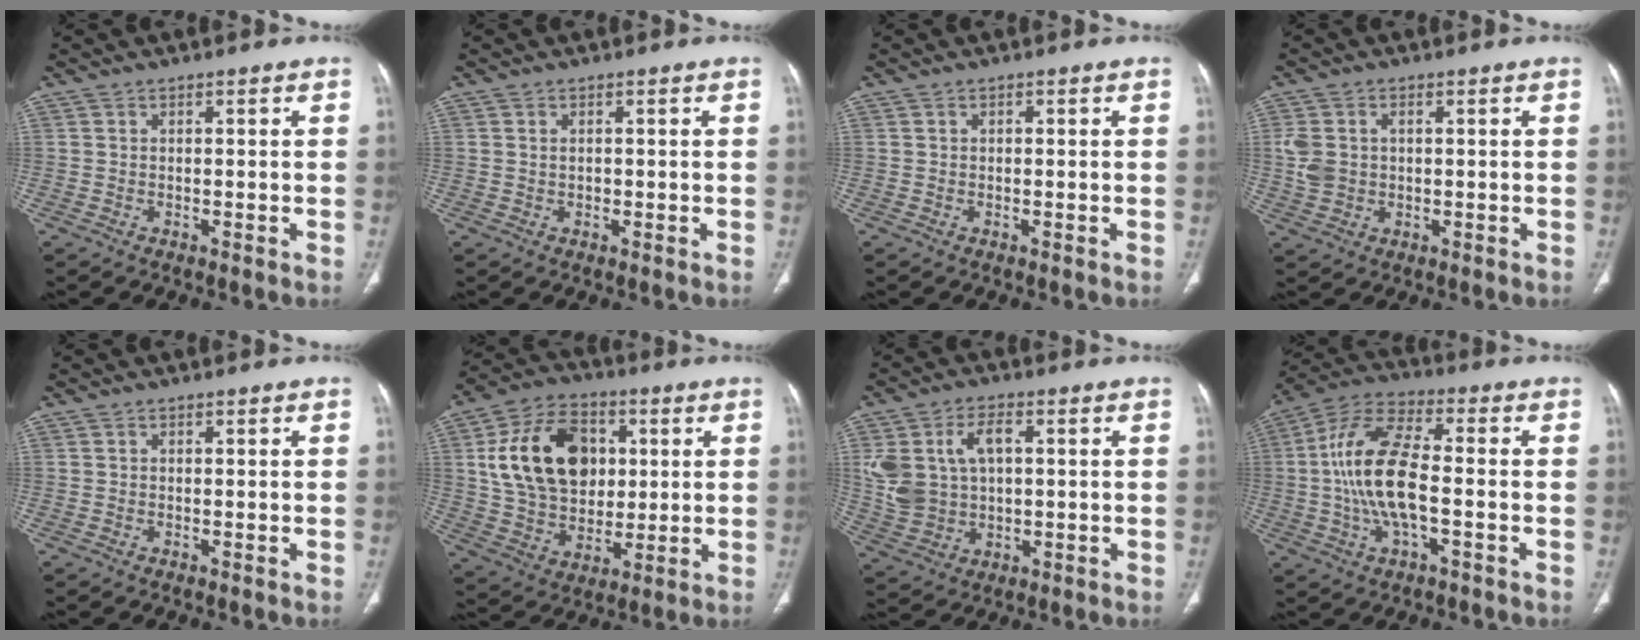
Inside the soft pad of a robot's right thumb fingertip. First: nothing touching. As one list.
[{"total": 0.7, "force": [0.1, 0.6, 0.5], "torque": [-0.010, 0.003, 0.004]}, {"total": 0.0}, {"total": 5.4, "force": [0.5, 4.2, 3.3], "torque": [-0.071, 0.008, 0.015]}, {"total": 0.0}, {"total": 20.0, "force": [4.2, 14.2, 13.4], "torque": [-0.207, 0.003, 0.079]}, {"total": 12.0, "force": [2.2, 7.9, 8.8], "torque": [-0.169, 0.010, 0.052]}, {"total": 15.1, "force": [-1.5, 6.2, 13.7], "torque": [-0.281, 0.027, -0.032]}]